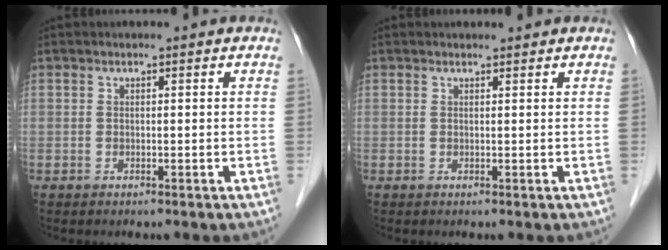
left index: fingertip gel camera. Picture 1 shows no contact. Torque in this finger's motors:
{"motor_torque": [0.11, -0.09, 0.01, -0.01]}